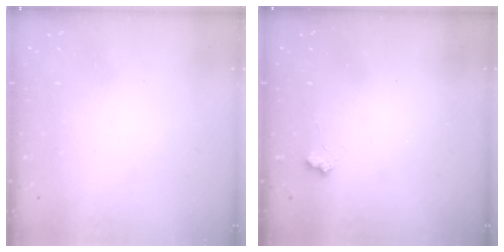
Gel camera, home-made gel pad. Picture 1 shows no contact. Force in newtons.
{"total": 2.4, "press": 2.4, "slide": 0.5}